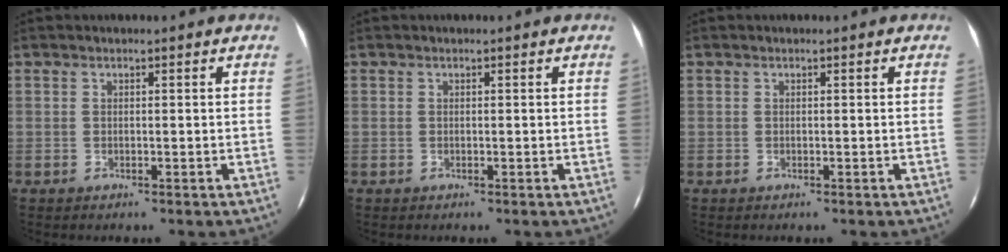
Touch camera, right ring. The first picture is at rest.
{"total": 0.0}
{"total": 0.0}